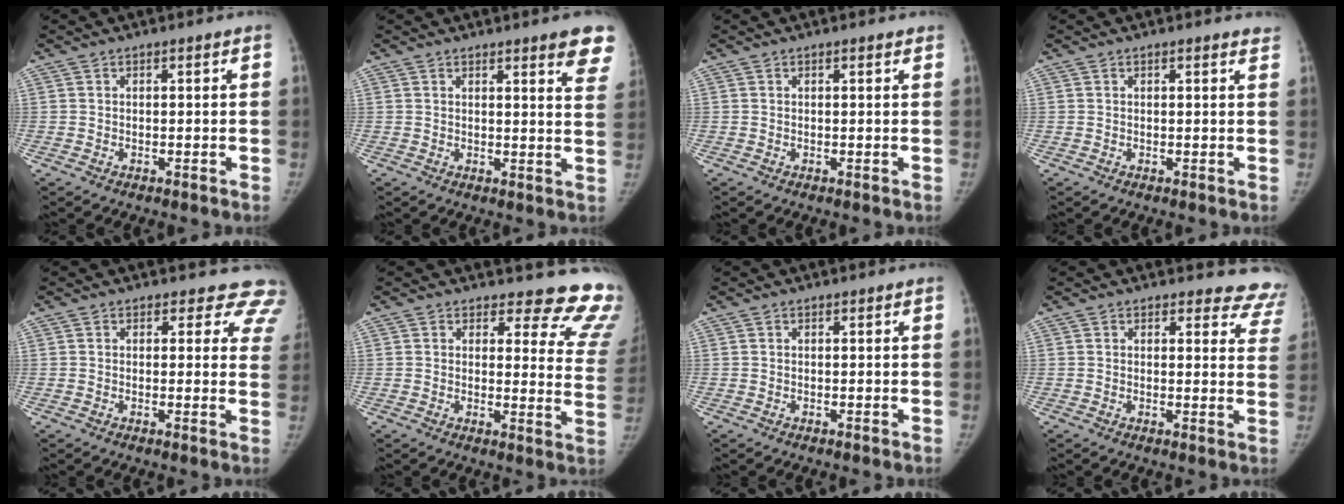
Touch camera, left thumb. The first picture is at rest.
{"total": 8.8, "force": [6.2, 1.5, 6.0], "torque": [-0.047, -0.028, 0.059]}
{"total": 0.6, "force": [0.5, 0.2, 0.4], "torque": [-0.002, 0.000, 0.006]}
{"total": 1.7, "force": [1.5, 0.3, 0.9], "torque": [-0.002, -0.001, 0.013]}
{"total": 7.9, "force": [6.7, 4.1, 0.9], "torque": [0.051, -0.024, 0.038]}
{"total": 15.6, "force": [14.6, 4.8, 2.7], "torque": [0.031, -0.144, 0.127]}
{"total": 0.0}
{"total": 9.6, "force": [9.0, 3.5, 0.0], "torque": [0.068, -0.063, 0.058]}